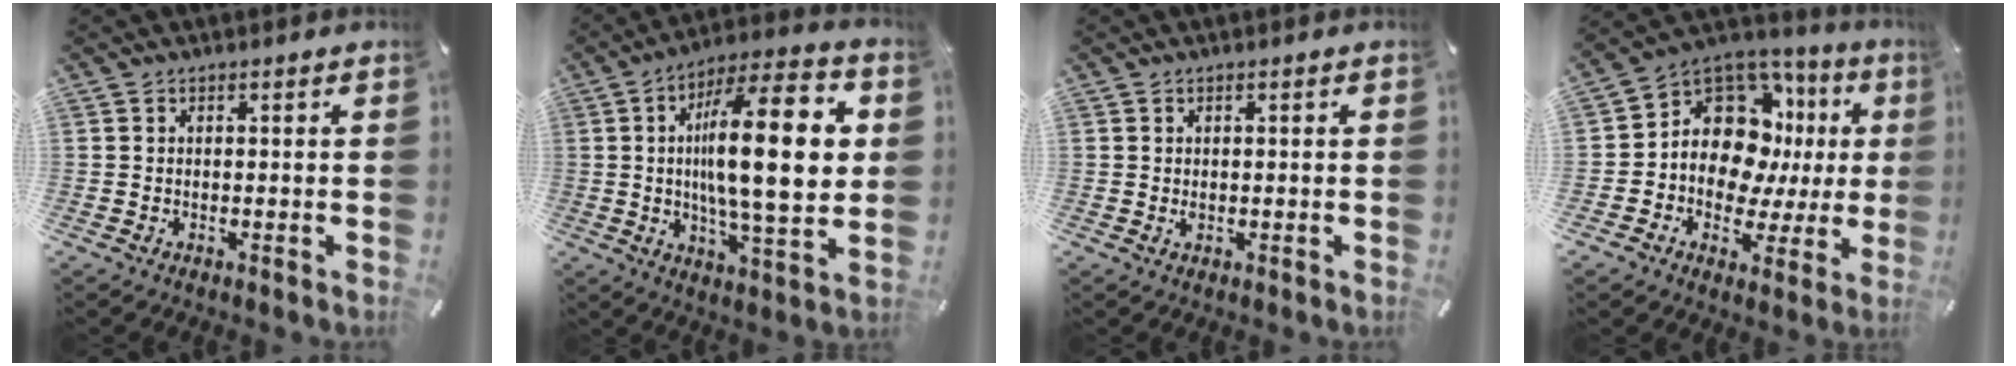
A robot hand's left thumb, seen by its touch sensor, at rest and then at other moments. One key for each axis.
{"total": 24.6, "fx": 3.5, "fy": 7.9, "fz": 23.0, "tx": -0.391, "ty": -0.011, "tz": 0.042}
{"total": 0.9, "fx": 0.0, "fy": 0.4, "fz": 0.8, "tx": -0.016, "ty": 0.002, "tz": -0.001}
{"total": 14.0, "fx": 2.8, "fy": 11.0, "fz": 8.3, "tx": -0.136, "ty": -0.033, "tz": 0.051}